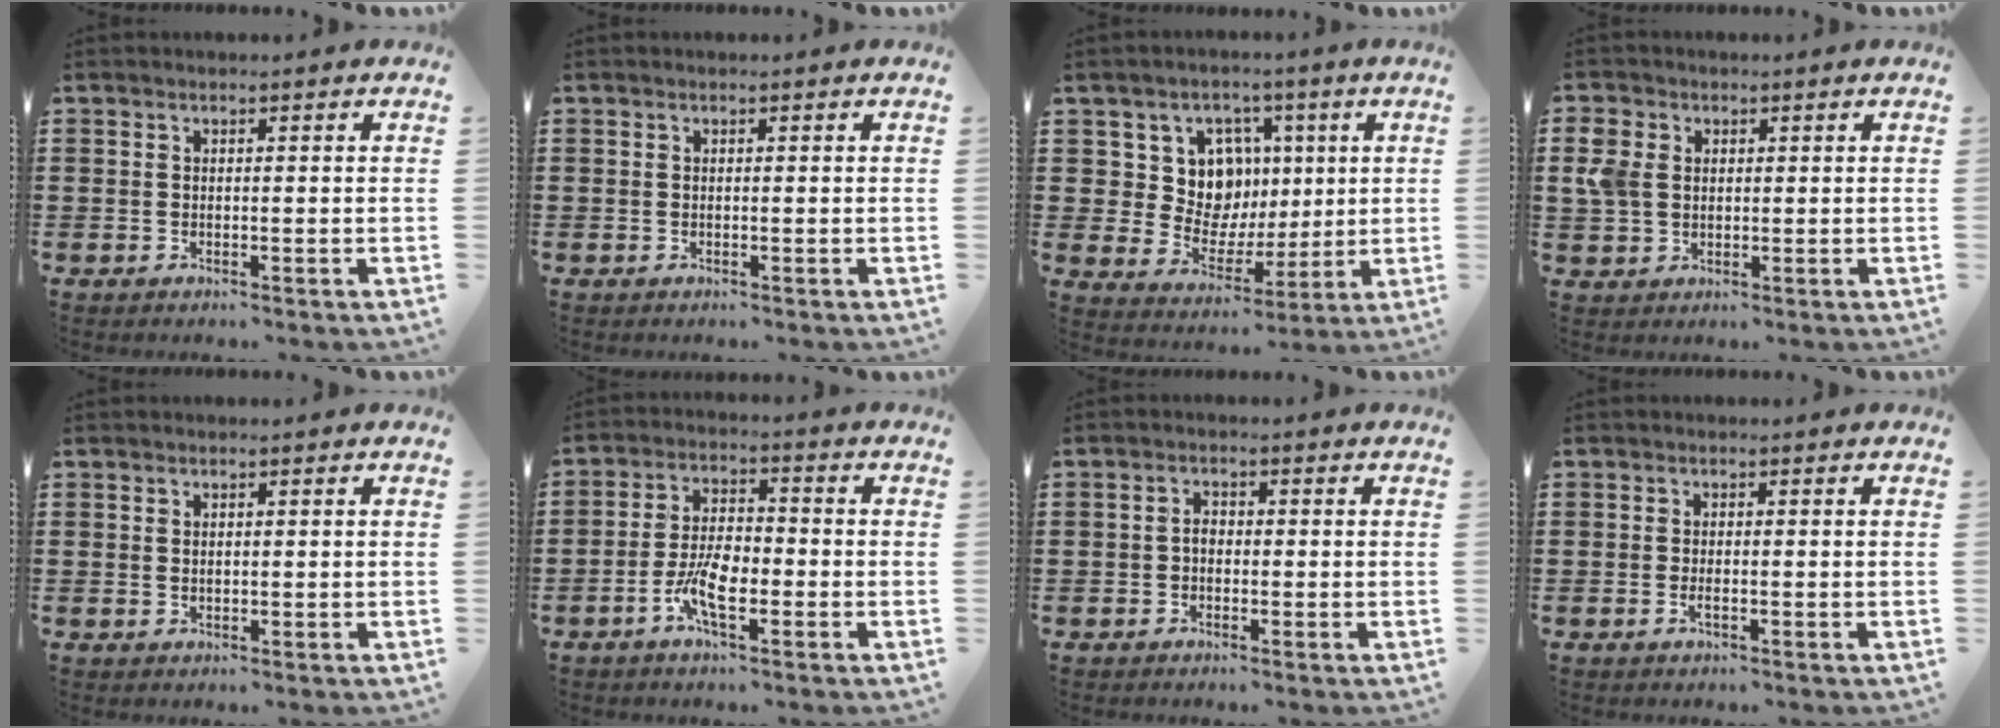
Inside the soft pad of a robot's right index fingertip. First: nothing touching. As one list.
[{"total": 0.0}, {"total": 10.0, "force": [2.6, 8.6, 4.2], "torque": [-0.092, -0.003, 0.053]}, {"total": 4.3, "force": [1.0, 3.3, 2.5], "torque": [-0.079, 0.006, 0.010]}, {"total": 0.7, "force": [0.4, 0.4, 0.3], "torque": [-0.008, 0.003, 0.007]}, {"total": 6.8, "force": [-2.7, 2.6, 5.7], "torque": [-0.127, -0.003, -0.057]}, {"total": 1.7, "force": [-0.4, 1.1, 1.3], "torque": [-0.025, 0.003, -0.008]}, {"total": 1.0, "force": [-0.3, 0.2, 0.9], "torque": [-0.023, -0.005, -0.007]}]